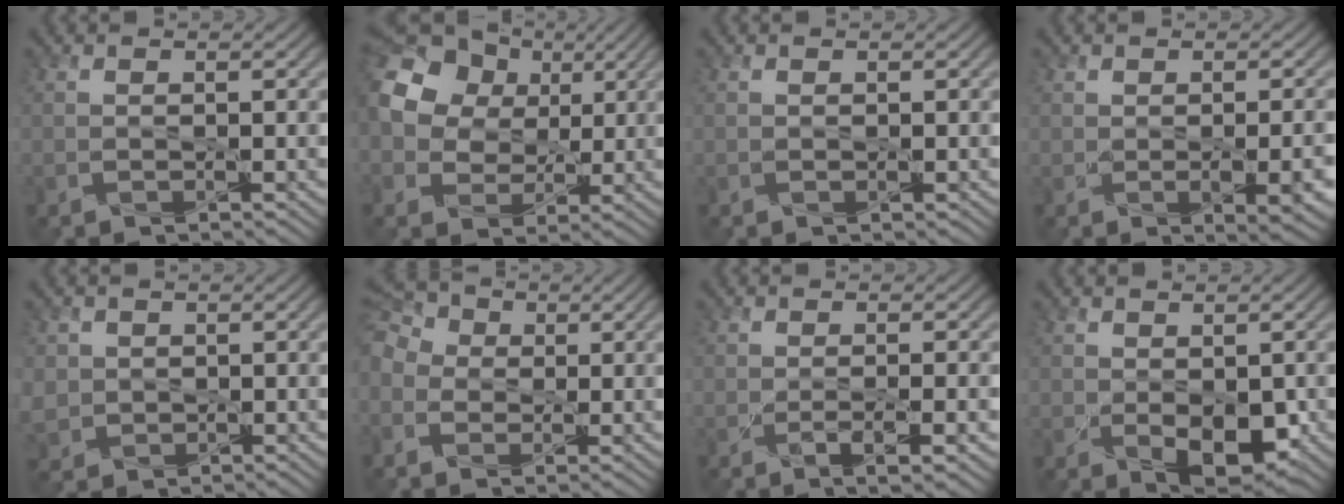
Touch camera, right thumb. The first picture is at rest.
{"total": 16.5, "force": [5.0, 13.4, 8.2], "torque": [-0.237, 0.039, 0.091]}
{"total": 0.0}
{"total": 4.4, "force": [-1.0, 1.8, 3.8], "torque": [-0.055, -0.012, -0.007]}
{"total": 3.1, "force": [0.4, 3.0, 0.8], "torque": [-0.032, -0.007, 0.008]}
{"total": 8.1, "force": [0.0, 6.8, 4.5], "torque": [-0.150, 0.006, -0.018]}
{"total": 2.8, "force": [-1.0, 0.3, 2.6], "torque": [-0.050, -0.006, -0.014]}
{"total": 4.7, "force": [-0.8, 2.6, 3.8], "torque": [-0.071, -0.018, -0.003]}